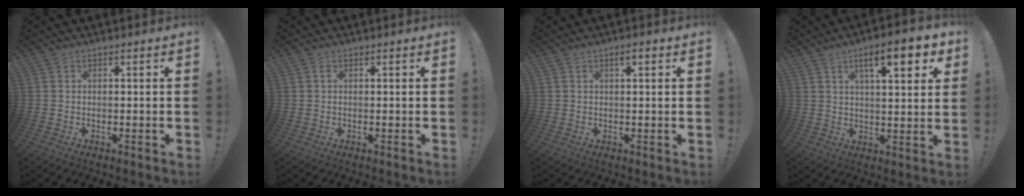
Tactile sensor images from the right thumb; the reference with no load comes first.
{"total": 1.1, "force": [0.4, 0.6, 0.8], "torque": [-0.010, -0.001, 0.006]}
{"total": 2.1, "force": [1.0, 0.5, 1.8], "torque": [-0.031, 0.003, 0.014]}
{"total": 11.9, "force": [5.5, 2.8, 10.1], "torque": [-0.141, -0.018, 0.082]}